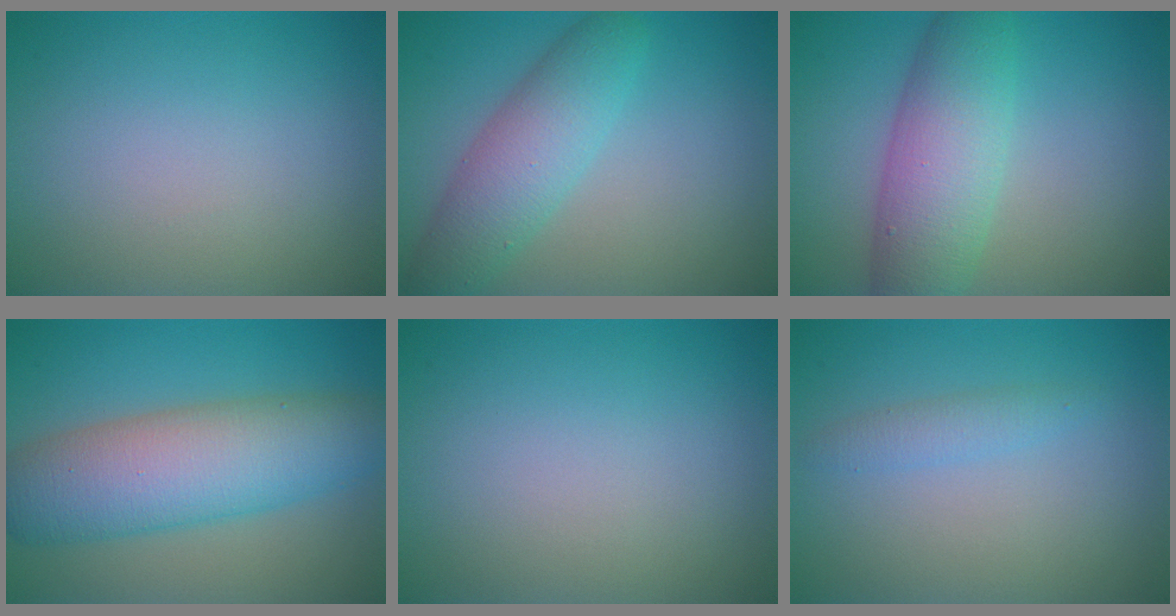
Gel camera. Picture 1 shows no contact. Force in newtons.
{"total": 5.2, "press": 5.2, "slide": 0.2}
{"total": 6.8, "press": 6.8, "slide": 0.2}
{"total": 9.1, "press": 9.1, "slide": 0.1}
{"total": 0.0}
{"total": 1.4, "press": 1.4, "slide": 0.0}